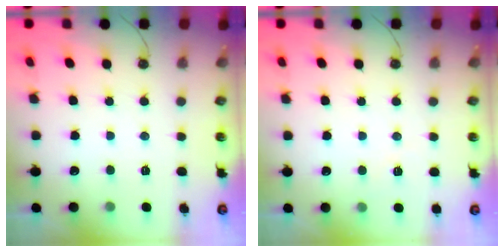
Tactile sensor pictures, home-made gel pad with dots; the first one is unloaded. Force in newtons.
{"total": 4.2, "press": 4.1, "slide": 0.5}